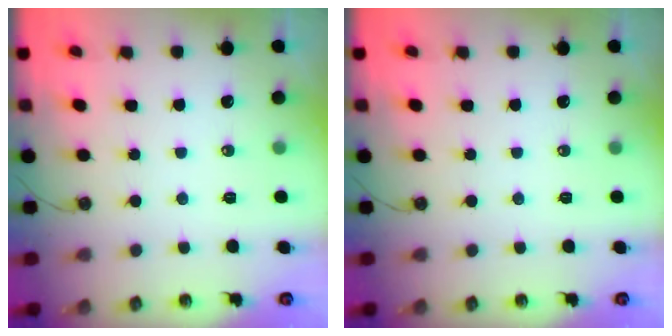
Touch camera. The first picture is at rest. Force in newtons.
{"total": 0.0}